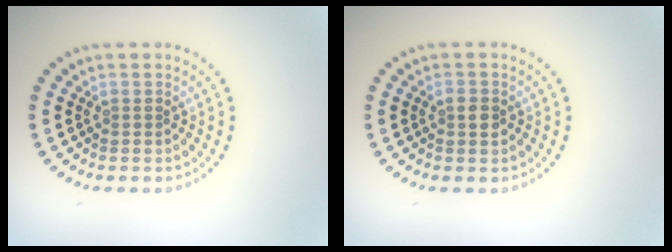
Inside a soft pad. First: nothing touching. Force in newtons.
{"total": 1.7, "press": 1.7, "slide": 0.0}